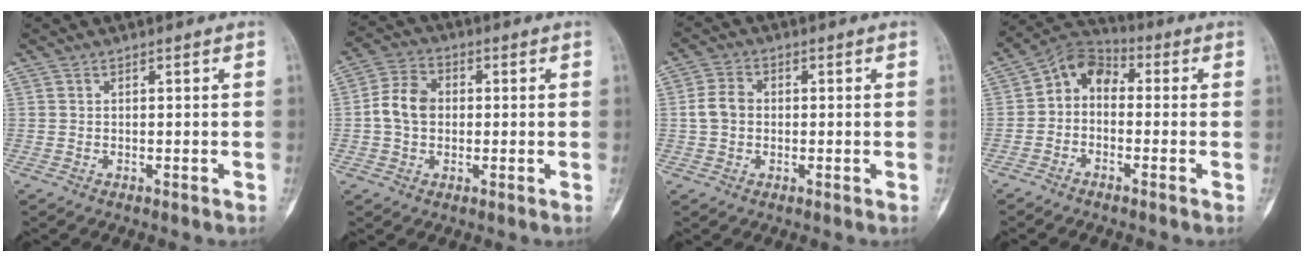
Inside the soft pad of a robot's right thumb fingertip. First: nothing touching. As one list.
[{"total": 7.4, "force": [0.0, 5.8, 4.7], "torque": [-0.080, 0.018, -0.009]}, {"total": 4.6, "force": [-0.1, 3.6, 2.8], "torque": [-0.049, 0.012, -0.007]}, {"total": 7.2, "force": [-0.5, 5.4, 4.8], "torque": [-0.061, 0.034, -0.032]}]